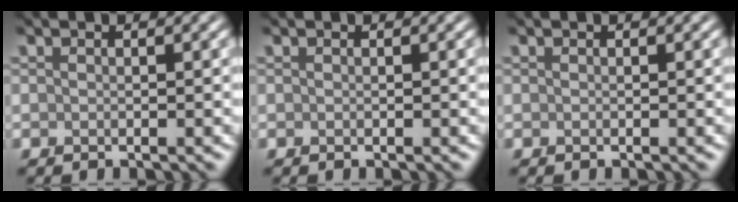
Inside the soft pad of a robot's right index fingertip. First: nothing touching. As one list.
[{"total": 0.0}, {"total": 0.0}]